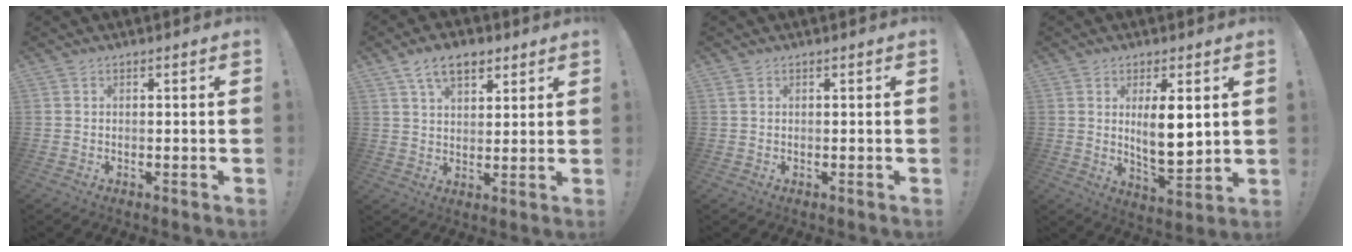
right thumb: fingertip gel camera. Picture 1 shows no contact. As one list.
[{"total": 9.2, "force": [5.3, 5.2, 5.3], "torque": [-0.082, -0.010, 0.100]}, {"total": 0.6, "force": [0.3, 0.3, 0.4], "torque": [-0.009, 0.002, 0.006]}, {"total": 10.5, "force": [2.9, 3.6, 9.5], "torque": [-0.155, -0.024, 0.044]}]